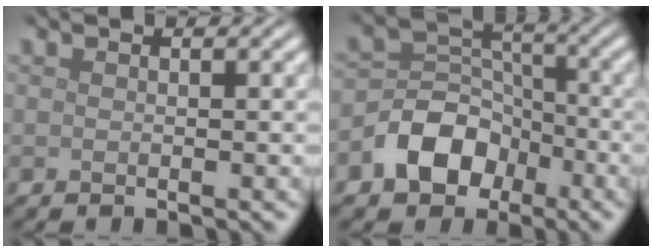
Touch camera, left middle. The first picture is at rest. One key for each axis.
{"total": 6.0, "fx": -3.1, "fy": 4.4, "fz": 2.7, "tx": -0.039, "ty": 0.001, "tz": -0.063}